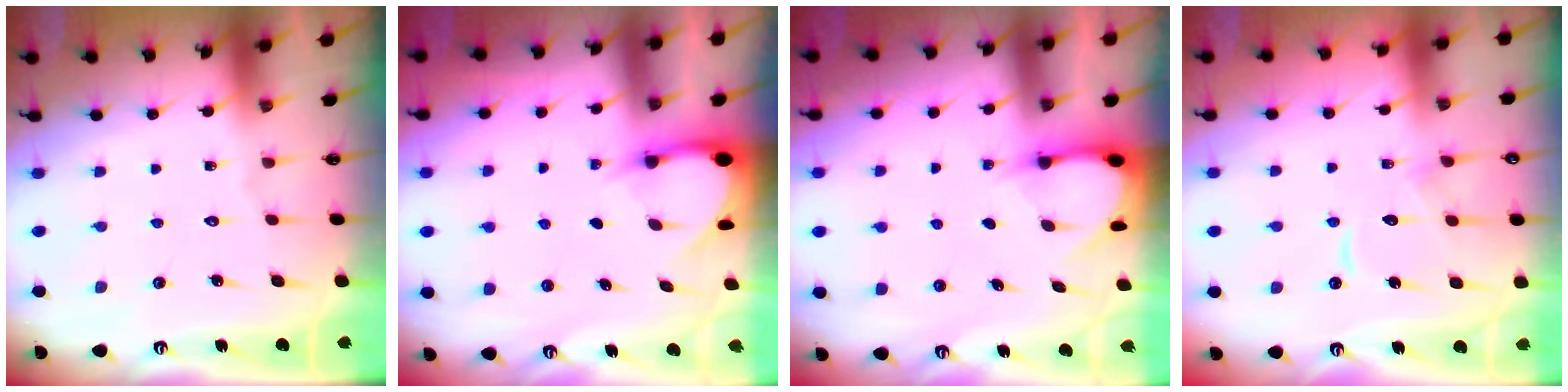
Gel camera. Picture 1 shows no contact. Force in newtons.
{"total": 3.3, "press": 3.3, "slide": 0.3}
{"total": 3.3, "press": 3.3, "slide": 0.3}
{"total": 10.1, "press": 10.0, "slide": 1.1}